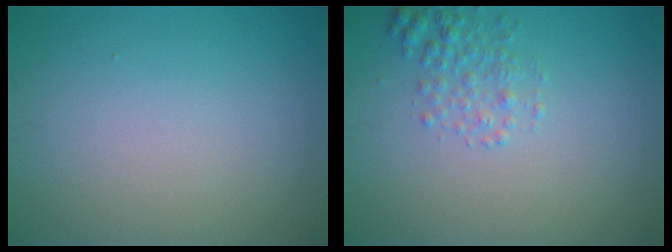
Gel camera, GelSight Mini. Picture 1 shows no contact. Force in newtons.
{"total": 2.0, "press": 2.0, "slide": 0.1}